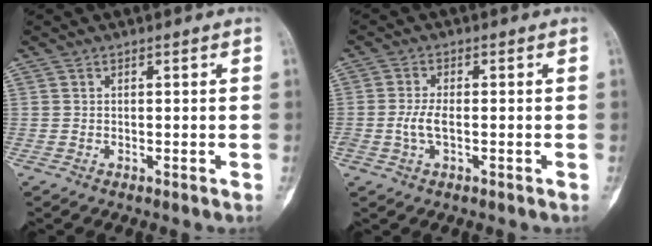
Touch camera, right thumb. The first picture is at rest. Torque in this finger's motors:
{"motor_torque": [0.21, -0.02, 0.56, 0.15, 0.04]}